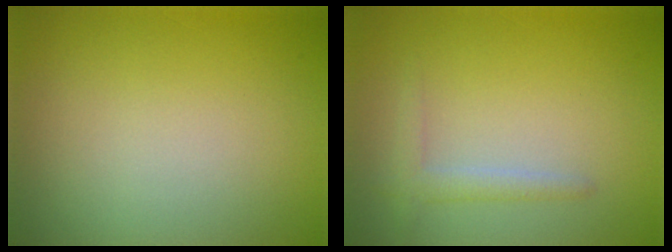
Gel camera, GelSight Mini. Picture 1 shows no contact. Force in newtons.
{"total": 1.6, "press": 1.6, "slide": 0.1}